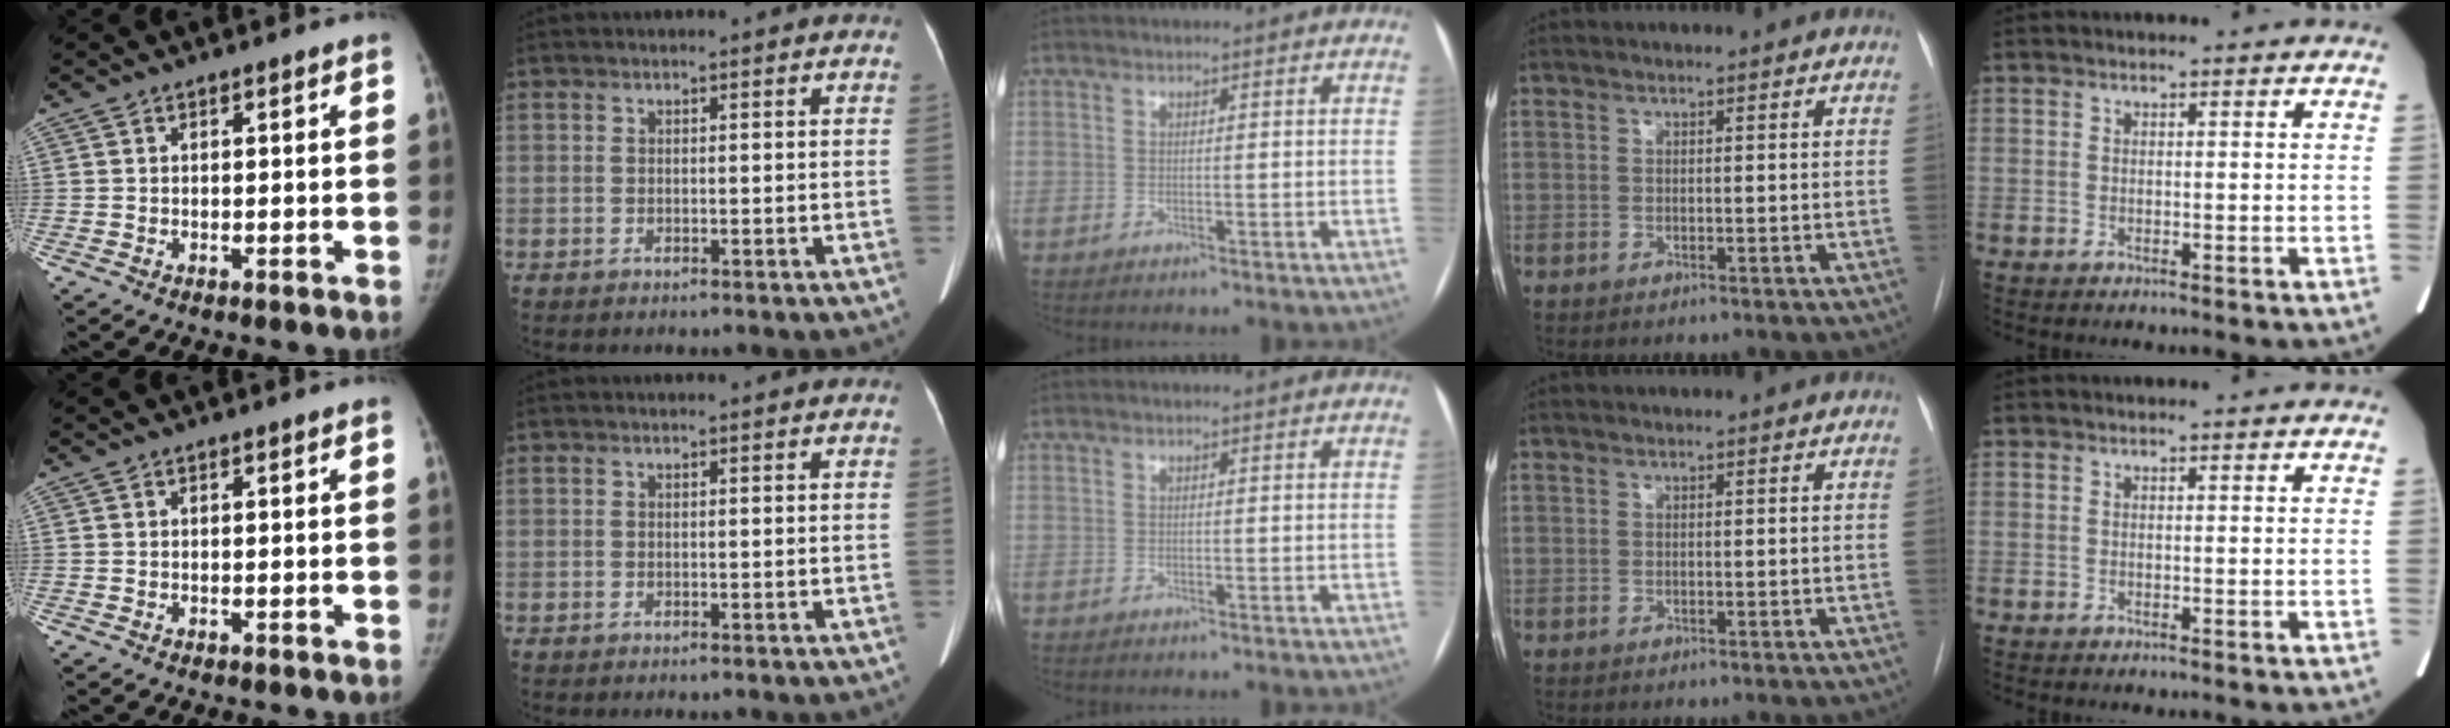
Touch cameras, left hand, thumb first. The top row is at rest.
{}